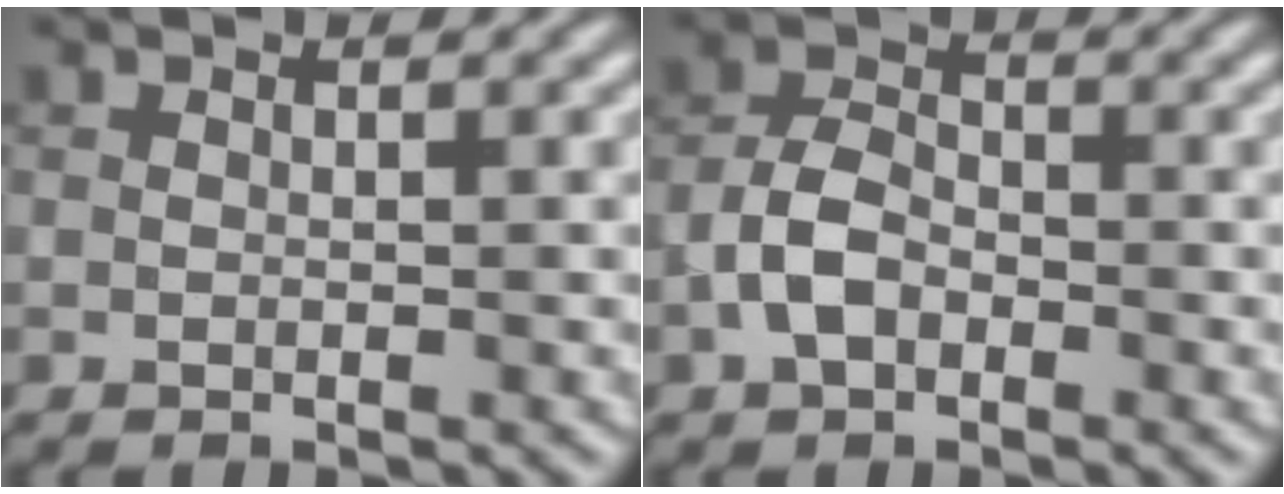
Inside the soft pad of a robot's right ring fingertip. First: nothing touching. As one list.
[{"total": 3.6, "force": [-1.6, 2.3, 2.3], "torque": [-0.045, 0.009, -0.038]}]